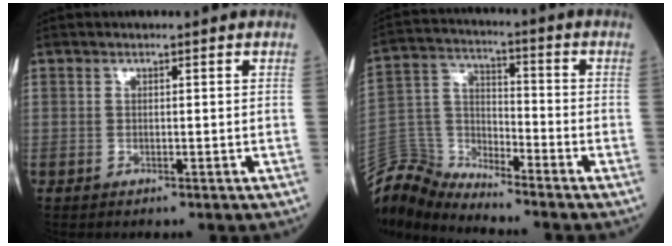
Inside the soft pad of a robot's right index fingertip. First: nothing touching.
{"total": 8.8, "force": [-8.8, -0.5, -0.7], "torque": [0.000, 0.033, -0.173]}